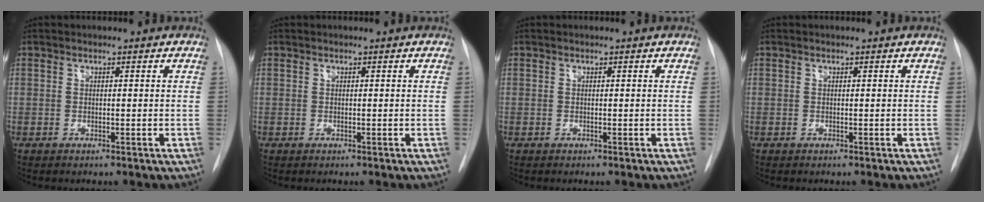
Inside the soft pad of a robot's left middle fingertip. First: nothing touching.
{"total": 0.0}
{"total": 0.0}
{"total": 0.0}